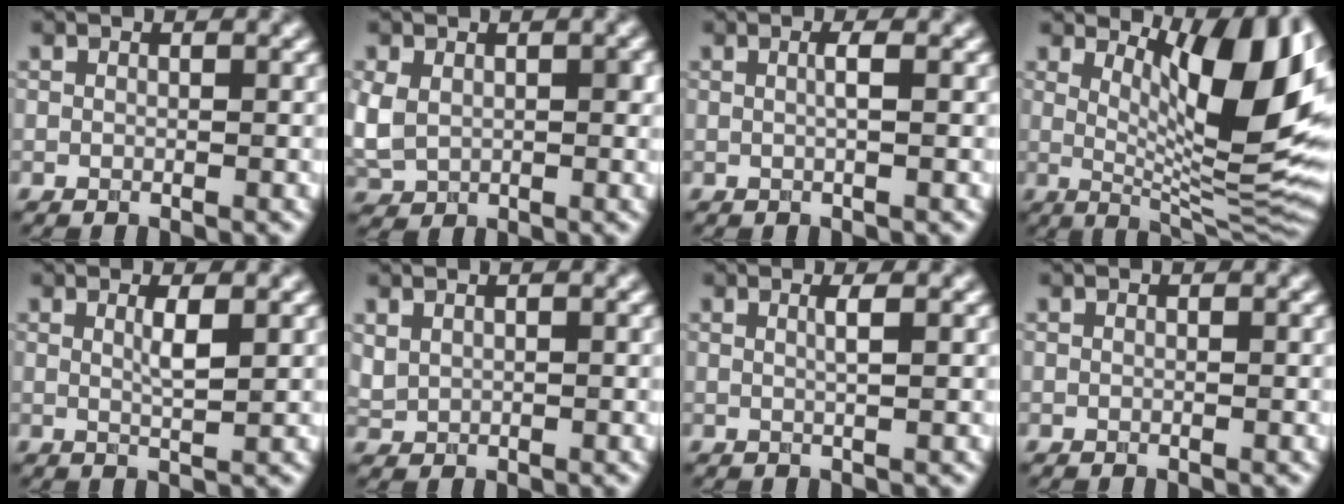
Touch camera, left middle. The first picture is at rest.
{"total": 4.0, "force": [0.3, 2.9, 2.8], "torque": [-0.073, -0.005, 0.014]}
{"total": 1.2, "force": [0.0, 0.2, 1.1], "torque": [-0.021, 0.004, -0.001]}
{"total": 11.6, "force": [3.7, 3.2, 10.5], "torque": [-0.151, -0.007, 0.073]}
{"total": 1.7, "force": [0.5, 0.2, 1.6], "torque": [-0.031, -0.002, 0.011]}
{"total": 0.7, "force": [0.6, 0.3, 0.1], "torque": [-0.012, -0.001, 0.026]}
{"total": 1.3, "force": [0.3, 0.3, 1.2], "torque": [-0.016, 0.003, 0.002]}
{"total": 0.0}